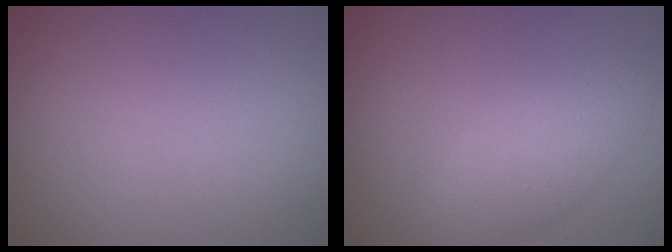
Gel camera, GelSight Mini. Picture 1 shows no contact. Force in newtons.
{"total": 3.4, "press": 3.4, "slide": 0.2}